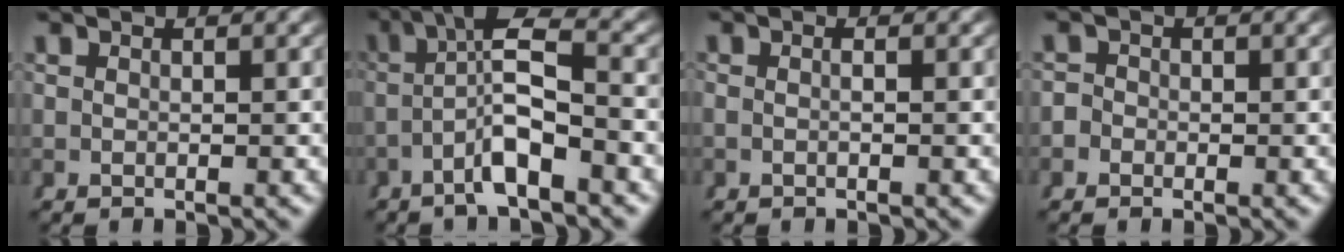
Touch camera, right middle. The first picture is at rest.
{"total": 5.8, "force": [0.3, 2.0, 5.4], "torque": [-0.090, 0.005, 0.003]}
{"total": 1.0, "force": [-0.3, 0.4, 0.9], "torque": [-0.016, 0.001, -0.007]}
{"total": 1.2, "force": [-0.9, 0.8, -0.1], "torque": [0.005, -0.005, -0.017]}